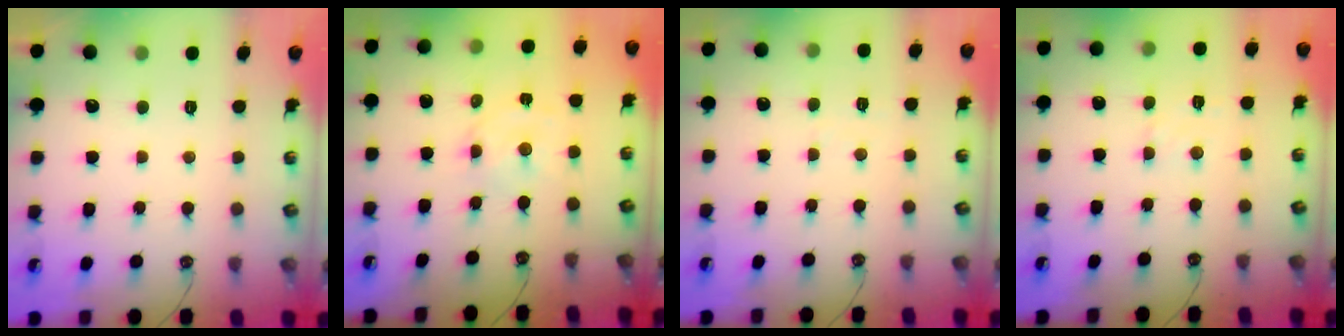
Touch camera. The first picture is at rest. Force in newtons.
{"total": 3.0, "press": 3.0, "slide": 0.3}
{"total": 2.3, "press": 2.2, "slide": 0.4}
{"total": 3.6, "press": 3.6, "slide": 0.5}